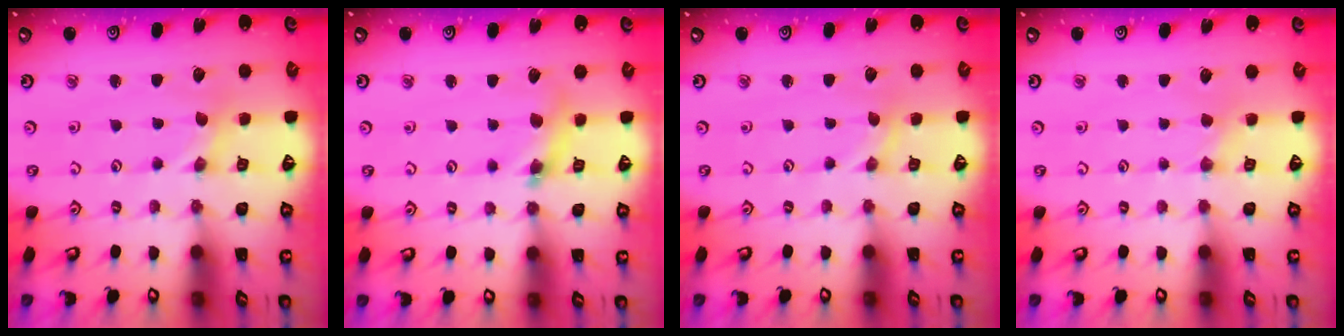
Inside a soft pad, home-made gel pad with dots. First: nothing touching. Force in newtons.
{"total": 7.9, "press": 7.8, "slide": 1.1}
{"total": 0.0}
{"total": 0.8, "press": 0.8, "slide": 0.3}